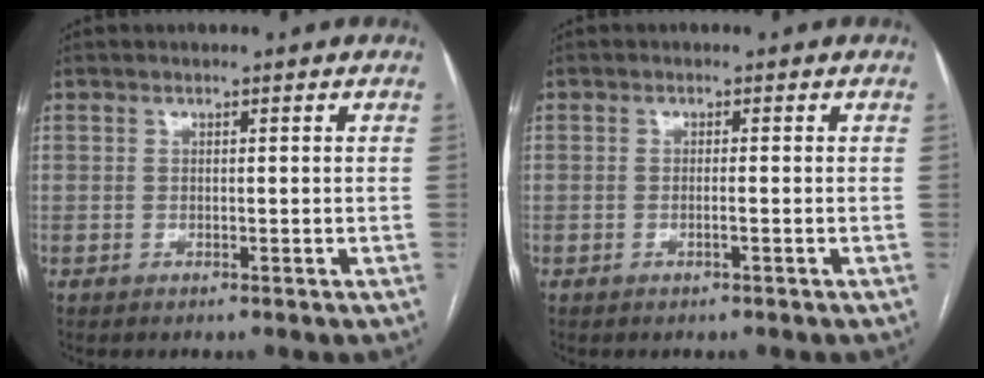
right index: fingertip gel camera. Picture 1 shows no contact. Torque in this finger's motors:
{"motor_torque": [-0.32, 0.29, -0.03, -0.01]}